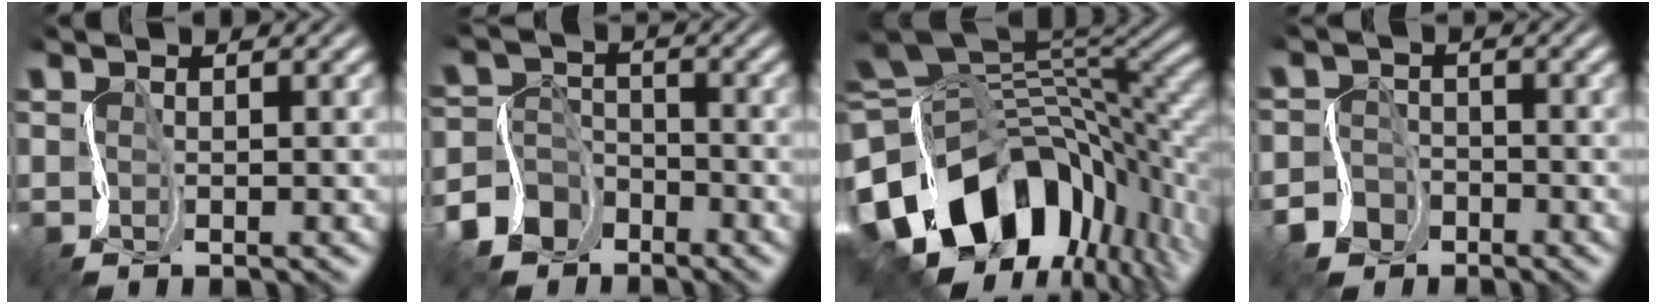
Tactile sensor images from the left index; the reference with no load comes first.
{"total": 6.7, "force": [-4.6, 4.7, 1.0], "torque": [-0.012, -0.009, -0.097]}
{"total": 16.5, "force": [-5.3, 10.8, 11.3], "torque": [-0.215, -0.017, -0.078]}
{"total": 3.6, "force": [-2.2, 2.8, 0.2], "torque": [0.016, -0.002, -0.045]}